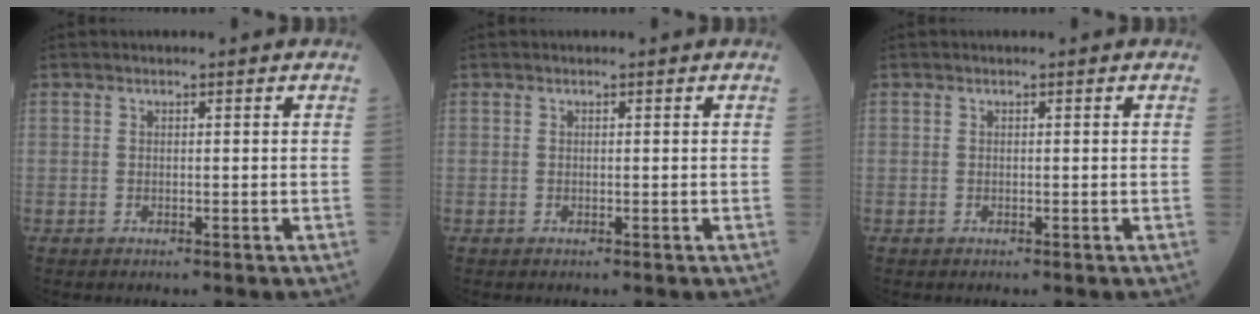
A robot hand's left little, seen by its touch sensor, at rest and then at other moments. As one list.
[{"total": 0.0}, {"total": 0.0}]